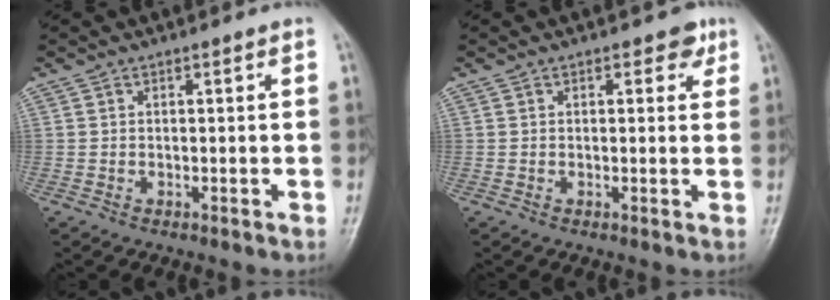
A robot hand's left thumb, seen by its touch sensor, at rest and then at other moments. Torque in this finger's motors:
{"motor_torque": [0.30, 0.18, 0.17, -0.28, 0.00]}